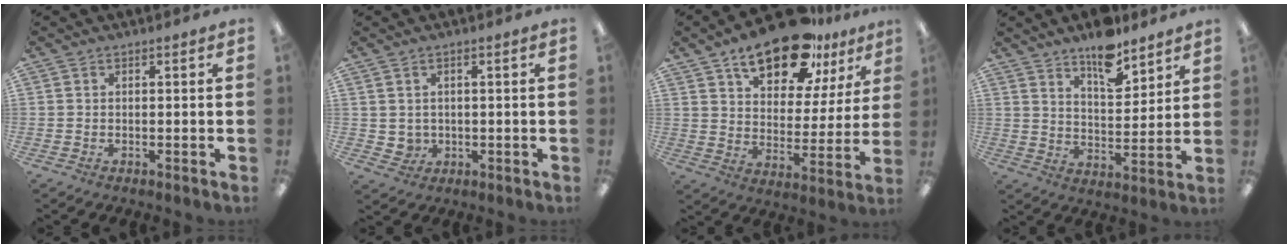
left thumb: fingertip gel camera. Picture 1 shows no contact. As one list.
[{"total": 2.6, "force": [1.0, 2.4, 0.5], "torque": [-0.015, -0.001, 0.018]}, {"total": 18.8, "force": [13.3, 7.9, 10.7], "torque": [-0.167, -0.070, 0.225]}, {"total": 10.8, "force": [8.7, 4.0, 4.9], "torque": [-0.065, -0.057, 0.153]}]